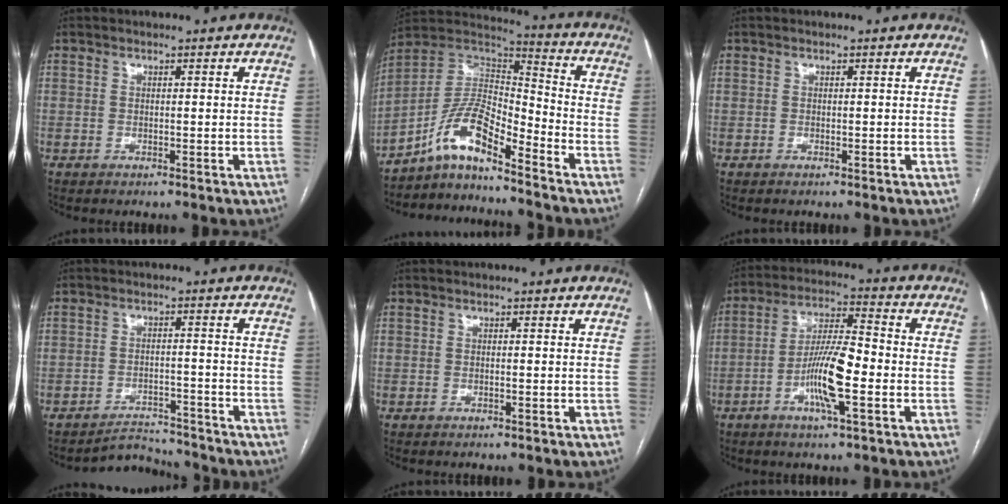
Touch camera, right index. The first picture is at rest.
{"total": 10.5, "force": [-7.5, 2.1, 6.9], "torque": [-0.138, 0.035, -0.140]}
{"total": 0.0}
{"total": 5.0, "force": [-4.8, 0.8, -0.8], "torque": [0.015, 0.011, -0.074]}
{"total": 0.0}
{"total": 10.6, "force": [-3.3, 1.4, 9.9], "torque": [-0.188, 0.004, -0.063]}